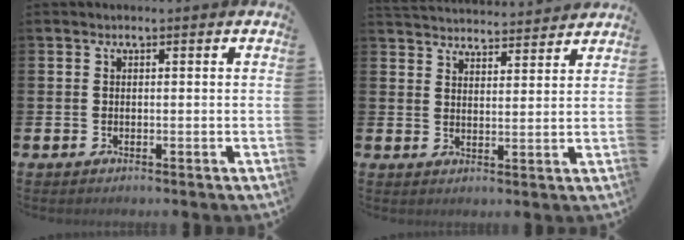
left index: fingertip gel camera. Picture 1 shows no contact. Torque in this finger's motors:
{"motor_torque": [0.97, -1.17, 0.02, 0.01]}